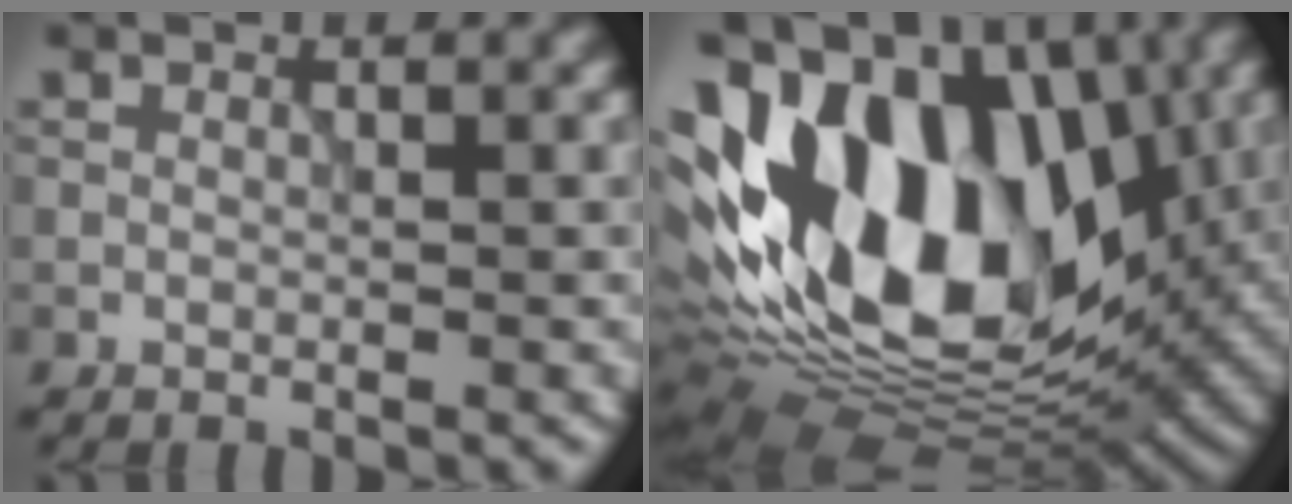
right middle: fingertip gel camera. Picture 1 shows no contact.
{"total": 17.1, "force": [2.0, 10.8, 13.1], "torque": [-0.231, 0.022, 0.015]}